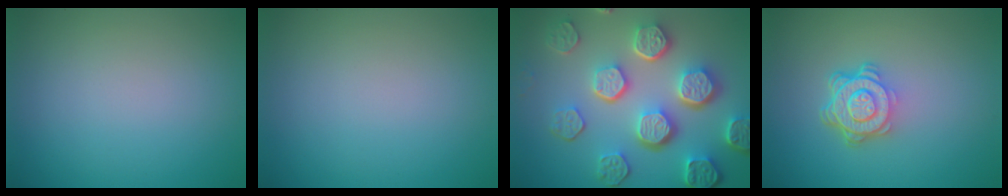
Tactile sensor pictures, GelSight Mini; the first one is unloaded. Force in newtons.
{"total": 0.0}
{"total": 8.4, "press": 6.2, "slide": 5.7}
{"total": 4.6, "press": 3.3, "slide": 3.2}